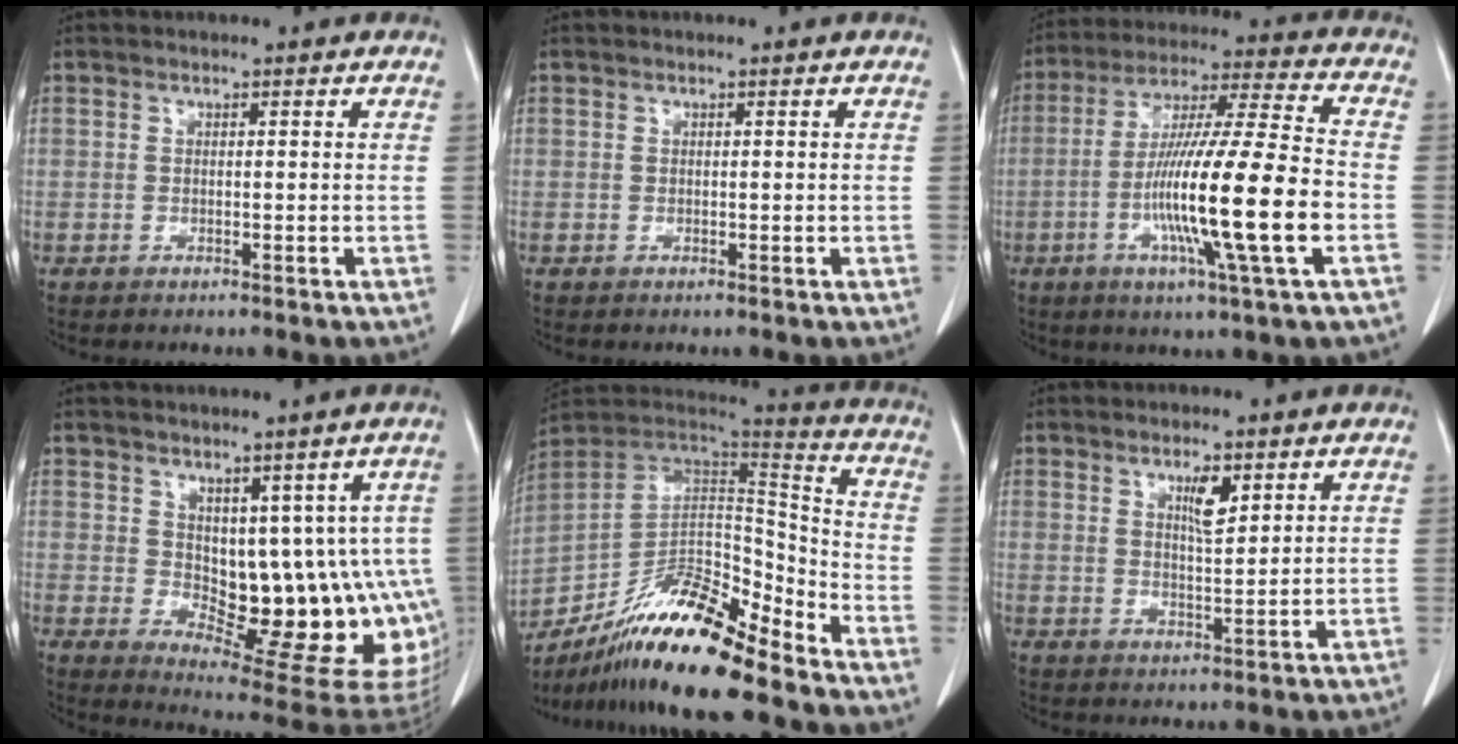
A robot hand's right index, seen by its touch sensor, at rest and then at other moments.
{"total": 0.0}
{"total": 18.4, "force": [-4.6, -0.1, 17.8], "torque": [-0.324, -0.011, -0.086]}
{"total": 14.3, "force": [1.4, 8.0, 11.7], "torque": [-0.131, -0.004, 0.037]}
{"total": 19.1, "force": [-14.6, 3.0, 11.9], "torque": [-0.224, 0.007, -0.266]}
{"total": 3.6, "force": [2.0, 0.7, 3.0], "torque": [-0.053, -0.003, 0.036]}